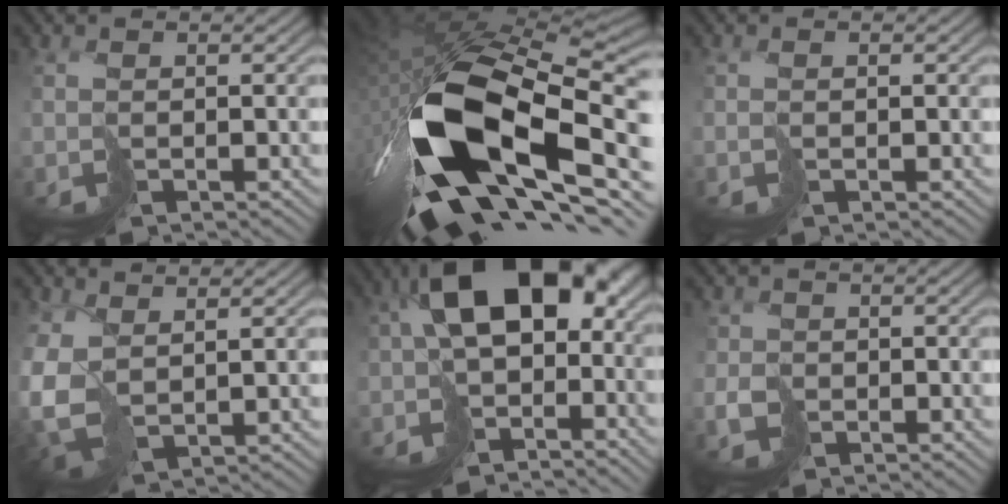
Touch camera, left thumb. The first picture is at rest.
{"total": 19.3, "force": [-5.6, 11.2, 14.7], "torque": [-0.328, -0.053, -0.076]}
{"total": 0.5, "force": [-0.1, 0.2, 0.5], "torque": [-0.011, 0.000, -0.001]}
{"total": 7.3, "force": [0.3, 5.1, 5.2], "torque": [-0.156, -0.019, 0.015]}
{"total": 14.2, "force": [-1.4, 8.7, 11.2], "torque": [-0.178, -0.001, -0.022]}
{"total": 1.8, "force": [-0.7, 1.6, 0.0], "torque": [-0.004, -0.007, -0.015]}